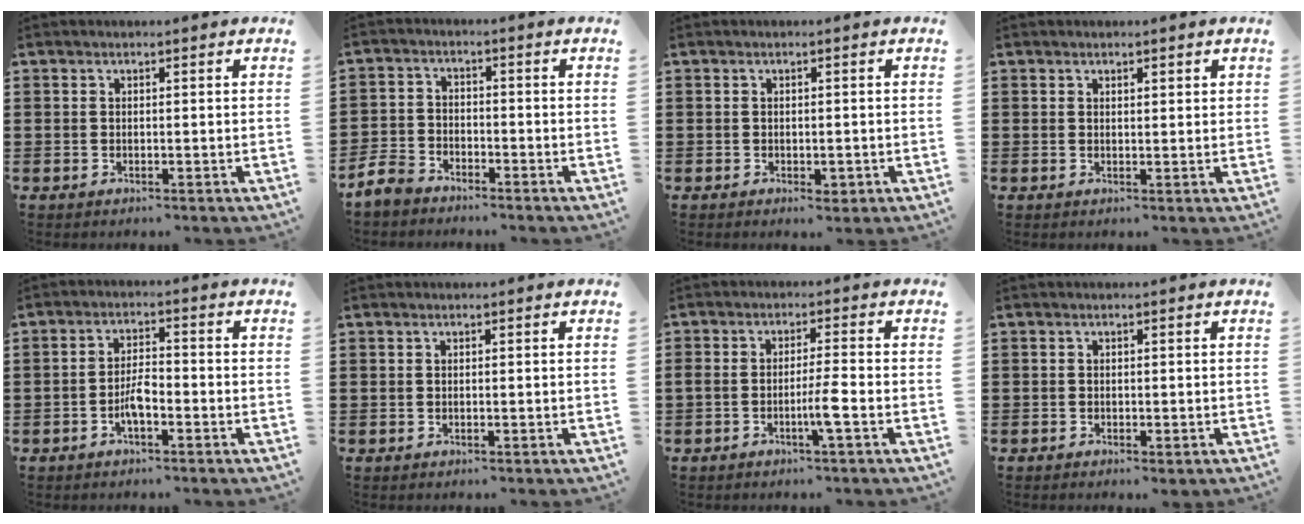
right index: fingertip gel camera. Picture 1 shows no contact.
{"total": 4.2, "force": [-3.8, 1.6, 0.9], "torque": [-0.048, -0.002, -0.087]}
{"total": 1.2, "force": [-0.5, 0.8, 0.7], "torque": [-0.015, 0.001, -0.010]}
{"total": 0.9, "force": [0.6, 0.4, 0.4], "torque": [0.000, 0.000, 0.010]}
{"total": 3.9, "force": [-1.8, 1.2, 3.3], "torque": [-0.072, 0.001, -0.037]}
{"total": 0.0}
{"total": 4.2, "force": [-1.8, 0.1, 3.8], "torque": [-0.074, -0.006, -0.036]}
{"total": 0.6, "force": [-0.4, 0.4, 0.0], "torque": [-0.001, 0.003, -0.011]}